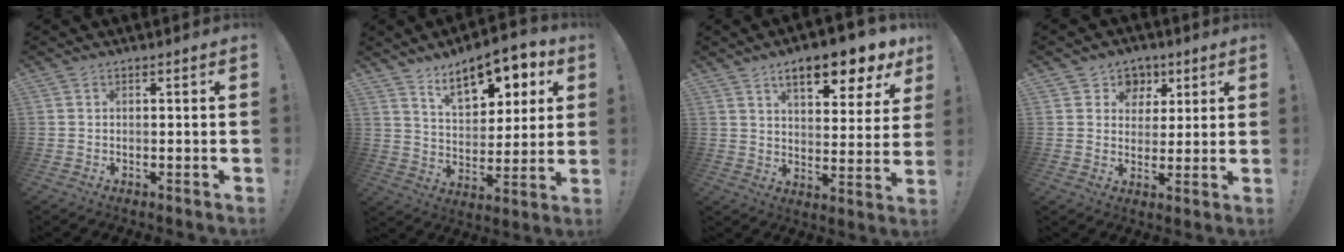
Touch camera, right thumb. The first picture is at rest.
{"total": 14.9, "force": [9.3, 7.4, 9.0], "torque": [-0.122, -0.059, 0.158]}
{"total": 12.7, "force": [7.7, 4.2, 9.2], "torque": [-0.123, -0.050, 0.122]}
{"total": 6.7, "force": [2.4, 6.2, 0.6], "torque": [-0.004, -0.015, 0.049]}